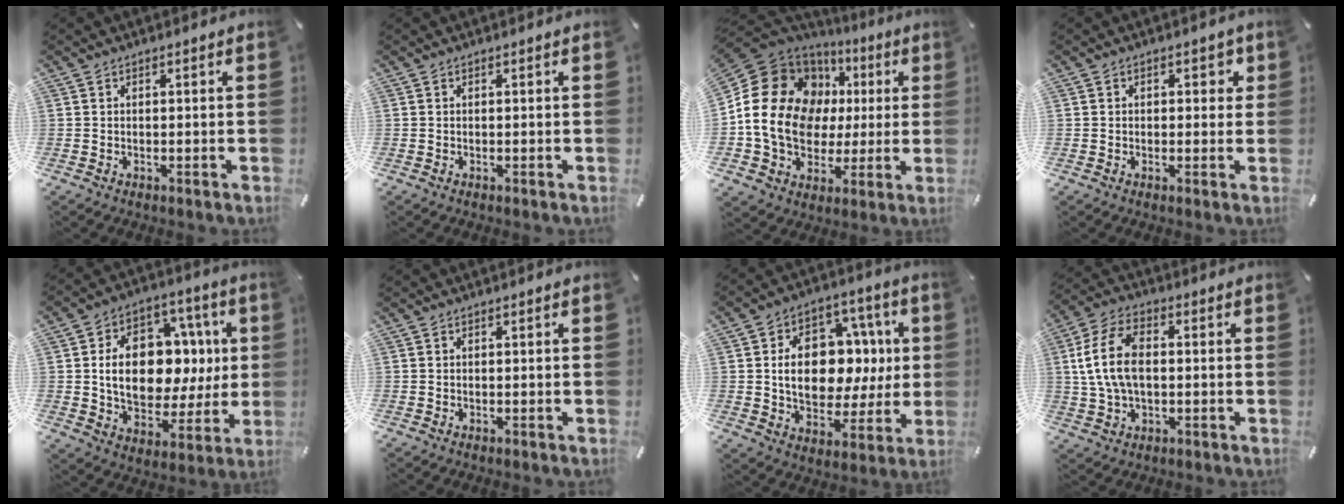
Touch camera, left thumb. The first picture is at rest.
{"total": 0.0}
{"total": 20.7, "force": [1.5, 17.3, 11.3], "torque": [-0.223, -0.012, 0.041]}
{"total": 2.2, "force": [0.4, 1.7, 1.4], "torque": [-0.004, 0.000, -0.002]}
{"total": 18.6, "force": [1.6, 13.5, 12.8], "torque": [-0.214, -0.003, 0.038]}
{"total": 0.0}
{"total": 17.1, "force": [1.5, 12.6, 11.4], "torque": [-0.185, 0.002, 0.036]}
{"total": 11.5, "force": [0.7, 7.5, 8.7], "torque": [-0.196, 0.011, 0.012]}